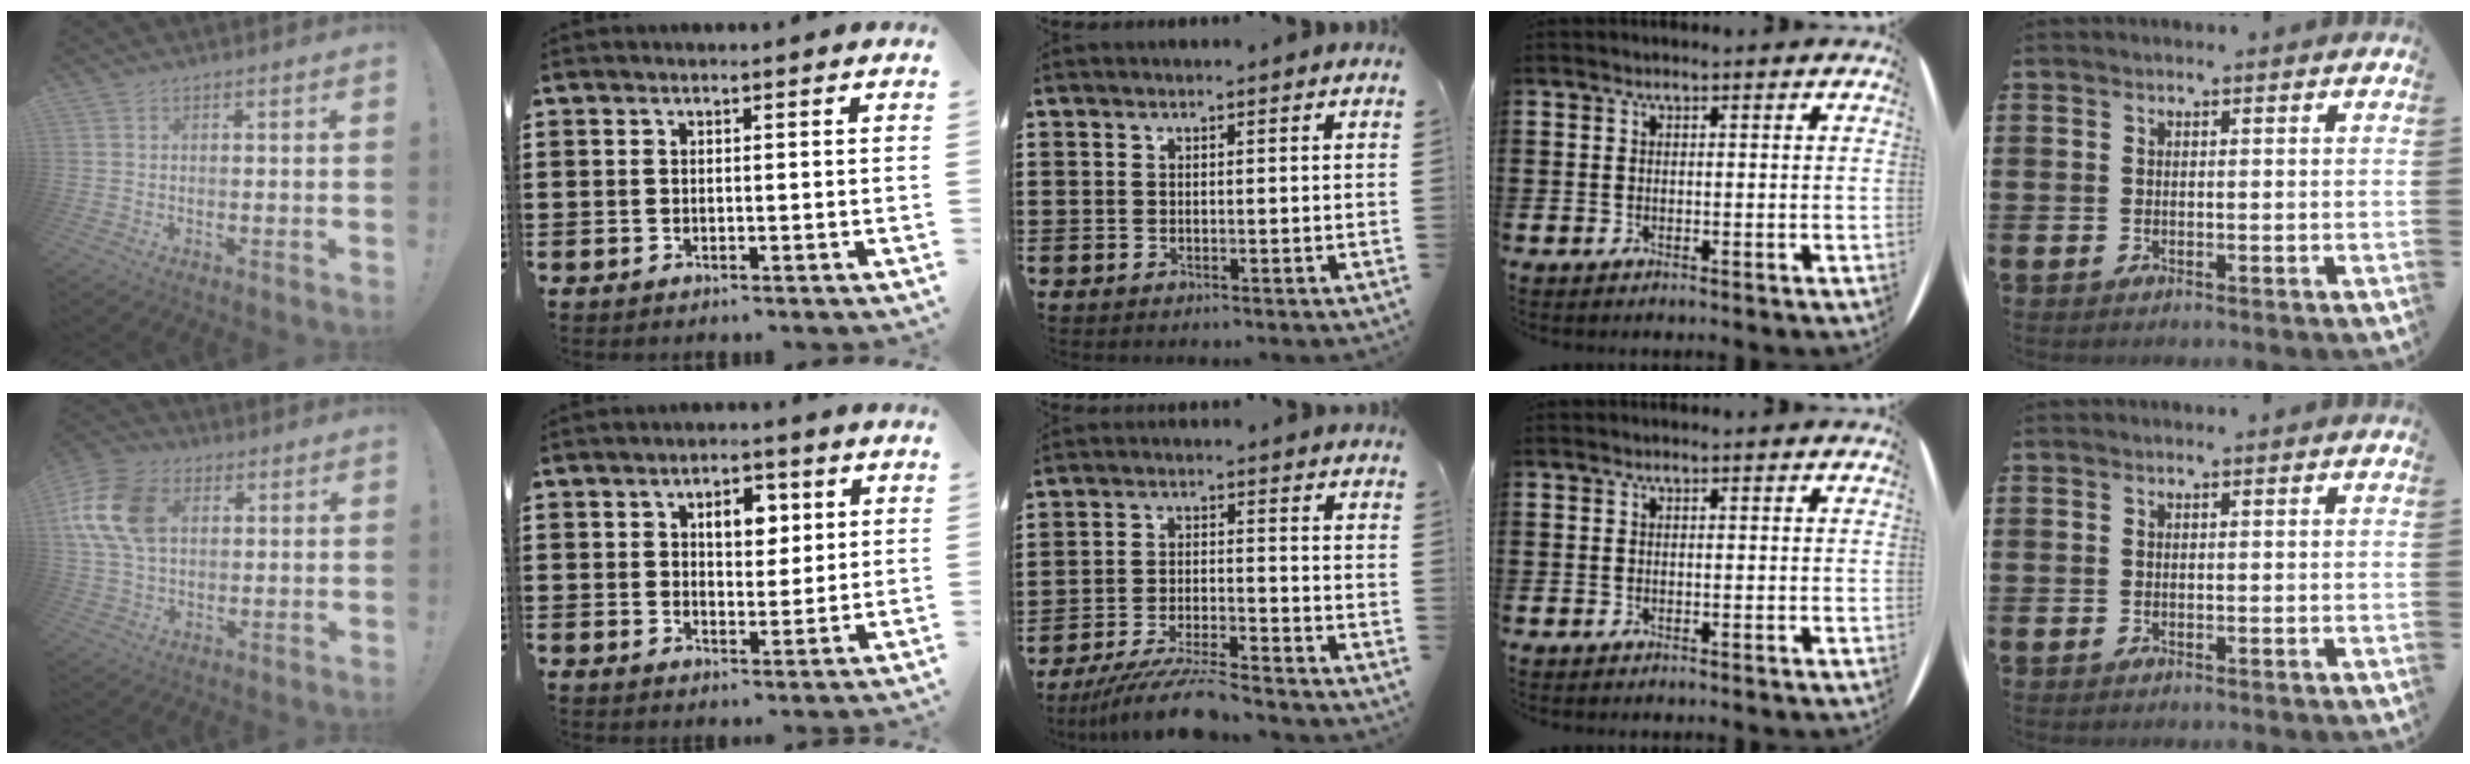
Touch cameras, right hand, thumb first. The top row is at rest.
{"thumb": {"total": 16.0, "force": [3.6, 11.3, 10.8], "torque": [-0.201, 0.007, 0.071]}, "index": {"total": 4.7, "force": [1.6, 2.8, 3.4], "torque": [-0.052, 0.004, 0.021]}, "middle": {"total": 7.7, "force": [-7.1, 0.4, 3.0], "torque": [-0.058, -0.003, -0.134]}}